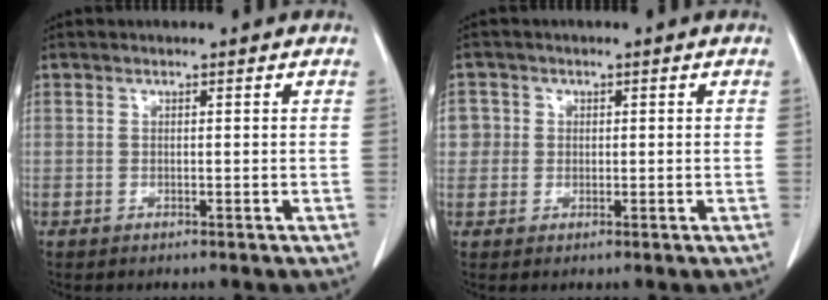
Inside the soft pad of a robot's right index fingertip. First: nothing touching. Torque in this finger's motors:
{"motor_torque": [0.07, -0.07, 0.04, 0.02]}